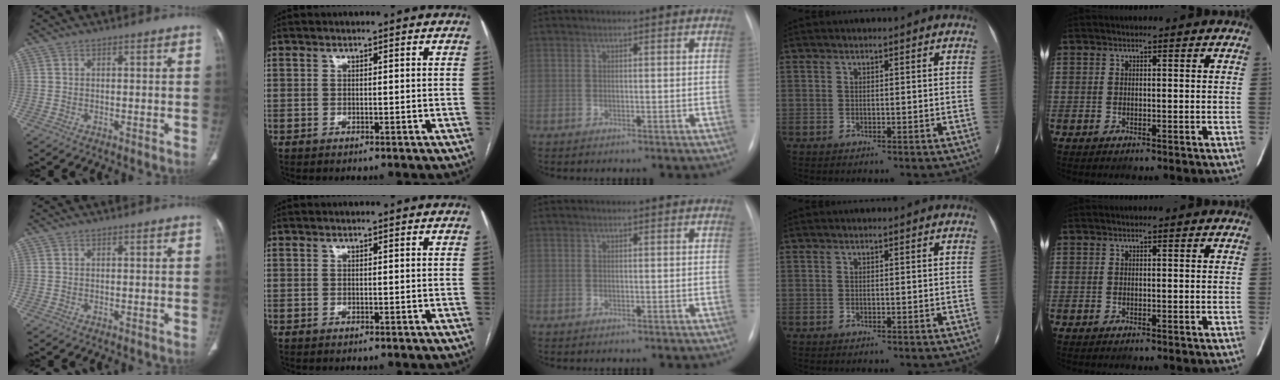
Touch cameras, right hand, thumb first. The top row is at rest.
{}